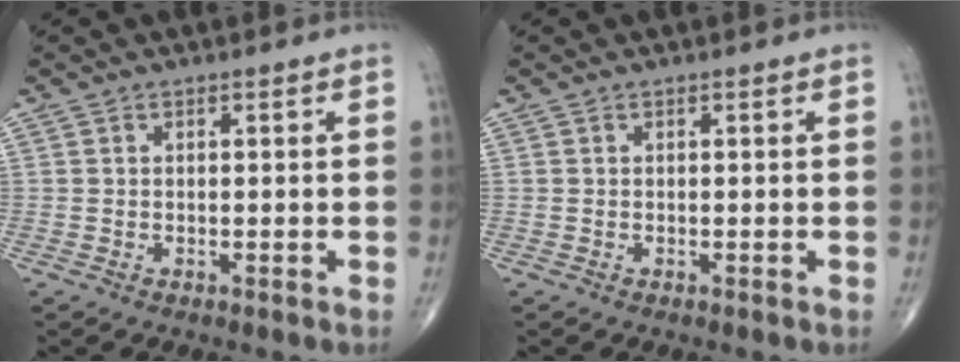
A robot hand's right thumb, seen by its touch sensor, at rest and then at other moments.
{"total": 0.0}